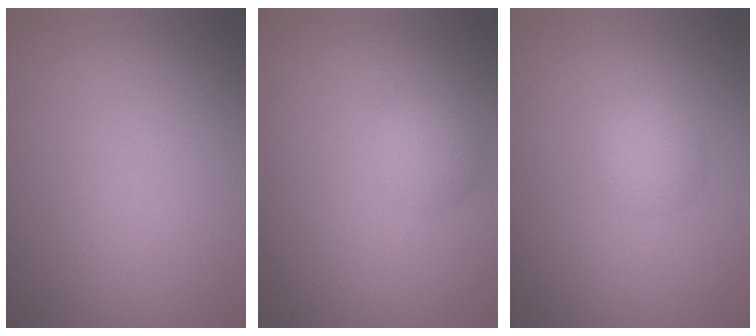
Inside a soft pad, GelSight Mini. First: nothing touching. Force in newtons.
{"total": 1.6, "press": 1.6, "slide": 0.0}
{"total": 2.0, "press": 2.0, "slide": 0.0}